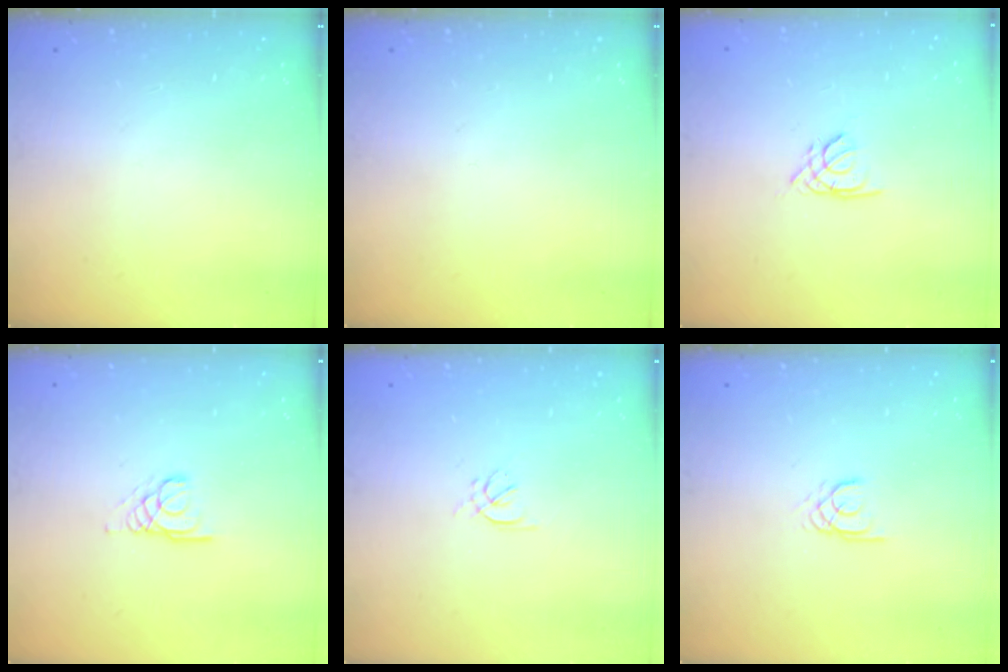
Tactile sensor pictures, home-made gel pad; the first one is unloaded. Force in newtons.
{"total": 0.0}
{"total": 1.9, "press": 1.8, "slide": 0.5}
{"total": 3.1, "press": 3.1, "slide": 0.2}
{"total": 1.5, "press": 1.4, "slide": 0.6}
{"total": 1.7, "press": 1.7, "slide": 0.2}